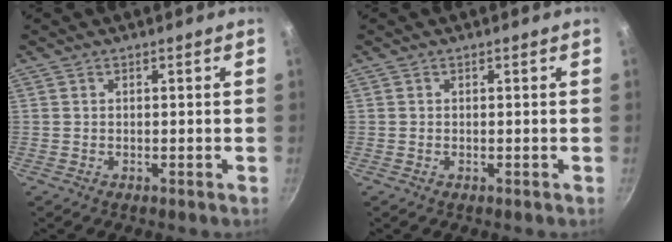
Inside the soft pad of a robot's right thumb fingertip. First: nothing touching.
{"total": 0.0}